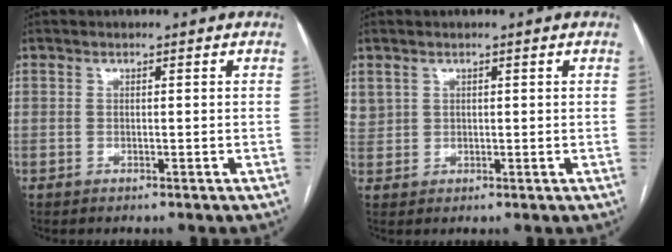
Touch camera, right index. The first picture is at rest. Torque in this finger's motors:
{"motor_torque": [0.14, 0.13, 0.07, 0.01]}